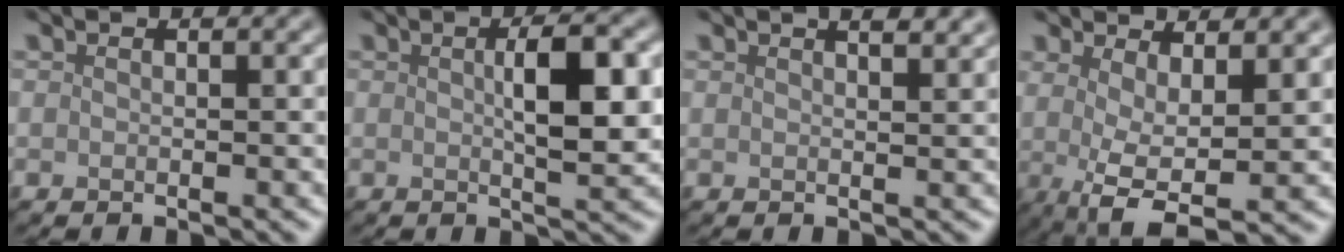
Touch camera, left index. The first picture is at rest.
{"total": 5.2, "force": [0.6, 1.1, 5.0], "torque": [-0.077, 0.005, 0.009]}
{"total": 2.8, "force": [1.9, 1.0, 1.8], "torque": [-0.002, 0.010, 0.003]}
{"total": 5.6, "force": [0.5, 1.7, 5.3], "torque": [-0.081, -0.008, 0.009]}